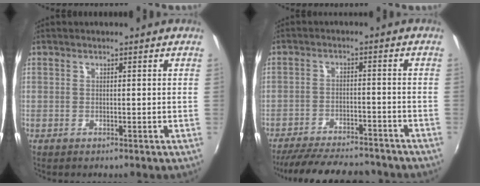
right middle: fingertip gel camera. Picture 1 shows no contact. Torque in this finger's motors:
{"motor_torque": [1.08, -1.06, 0.39, 0.08]}